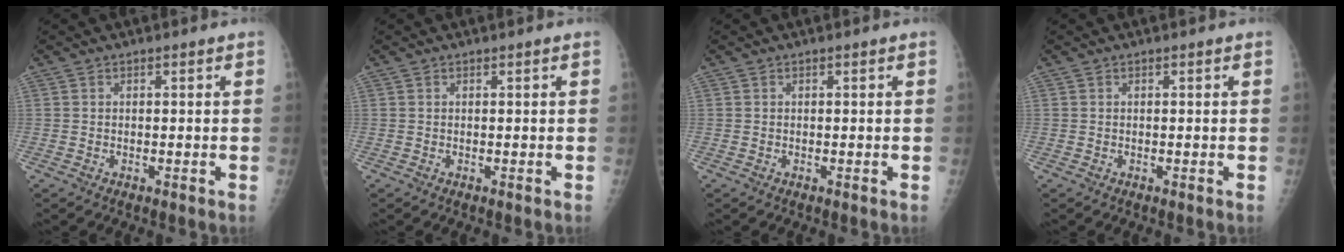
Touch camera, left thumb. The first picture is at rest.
{"total": 0.0}
{"total": 0.0}
{"total": 0.0}